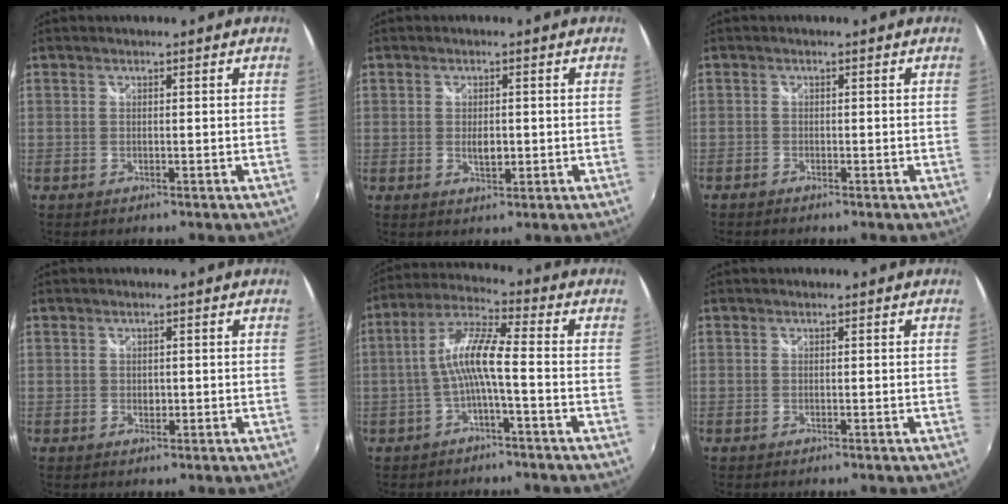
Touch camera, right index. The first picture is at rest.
{"total": 2.8, "force": [-0.3, 1.6, 2.3], "torque": [-0.038, -0.005, -0.003]}
{"total": 0.9, "force": [-0.9, 0.3, 0.1], "torque": [-0.007, -0.002, -0.020]}
{"total": 1.3, "force": [-0.1, 1.1, 0.6], "torque": [-0.009, -0.001, 0.000]}
{"total": 7.8, "force": [-2.0, 0.7, 7.5], "torque": [-0.171, 0.016, -0.035]}
{"total": 0.0}